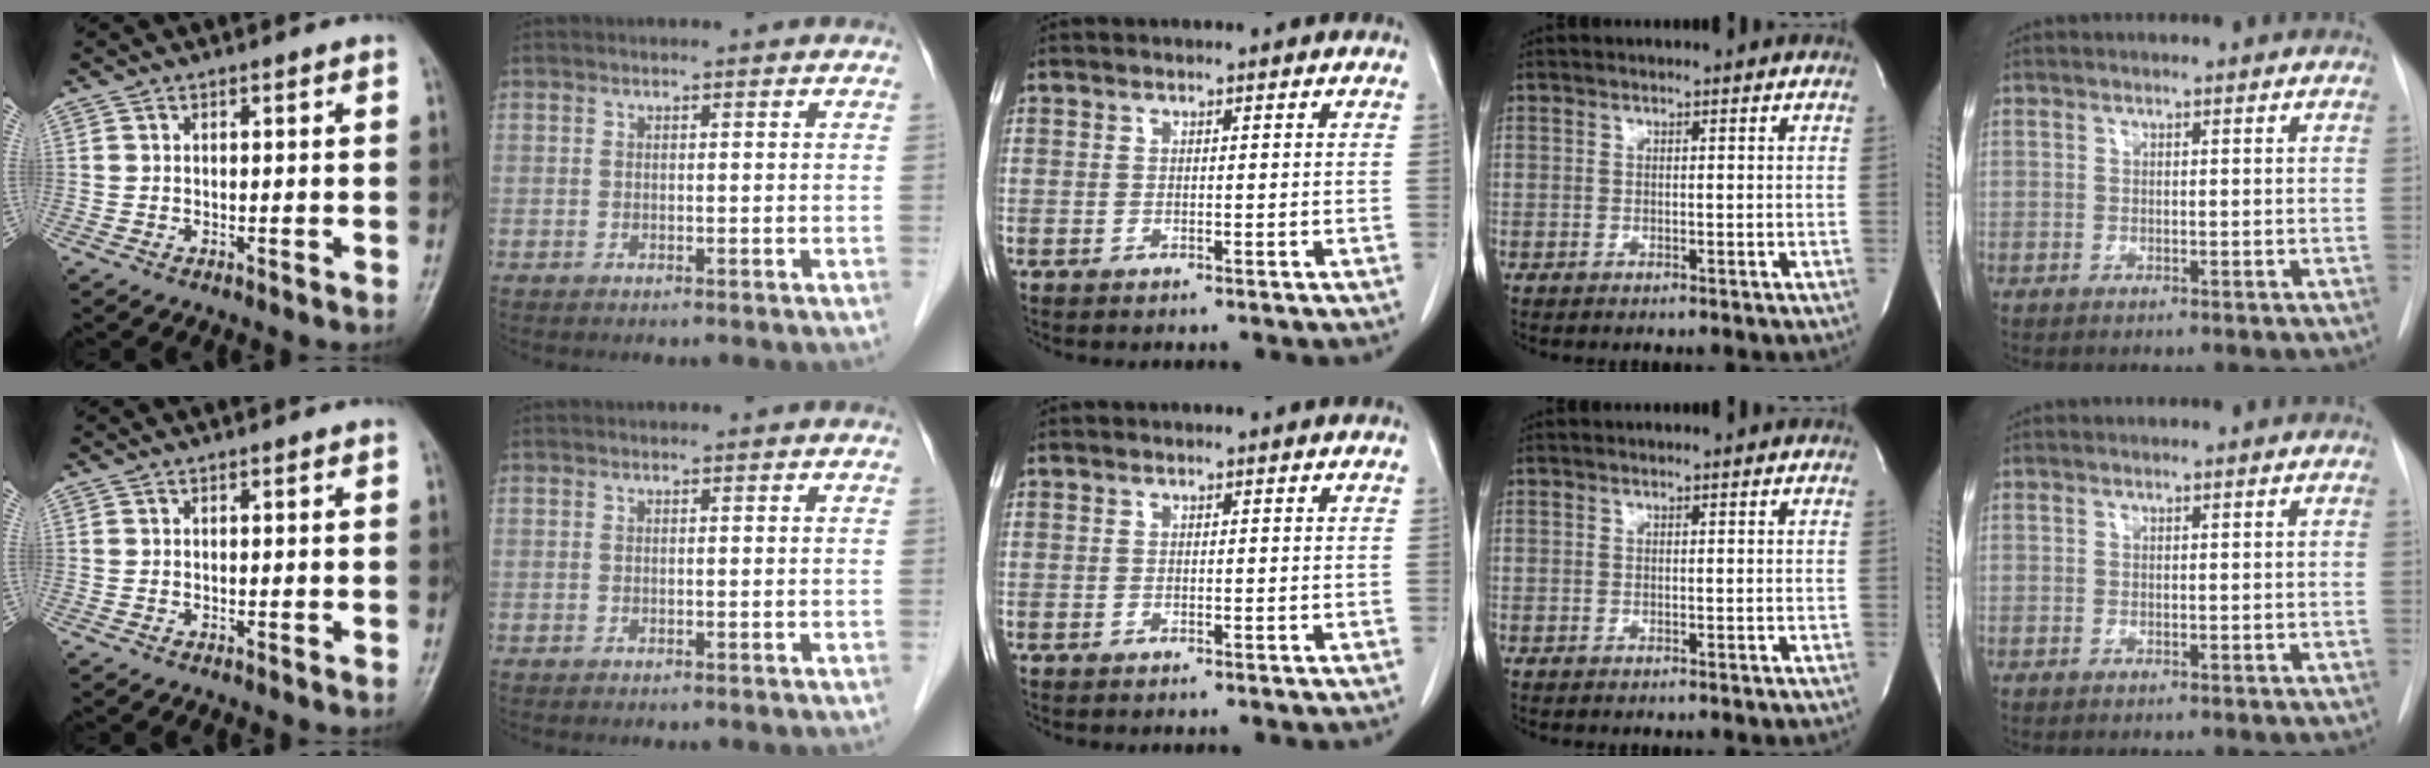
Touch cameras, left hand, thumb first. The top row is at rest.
{}